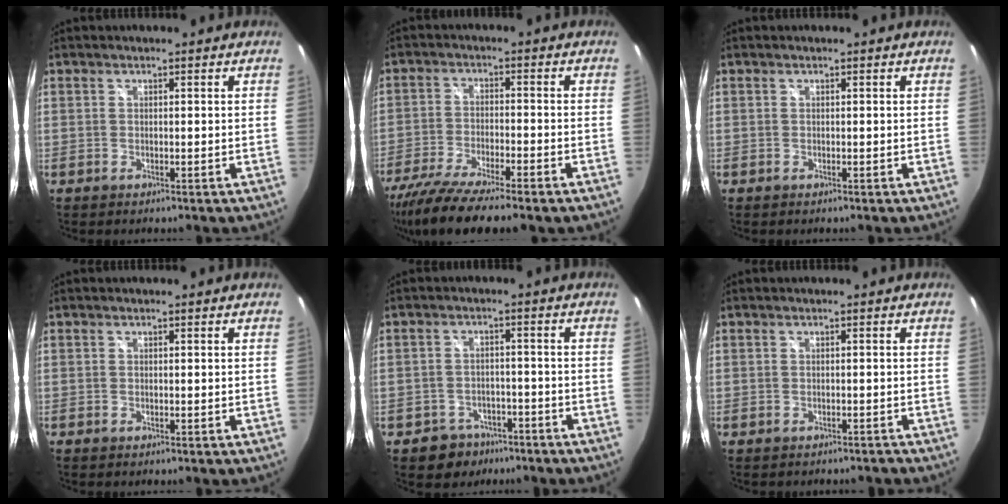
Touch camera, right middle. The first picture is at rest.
{"total": 13.3, "force": [-10.7, 1.3, 7.7], "torque": [-0.163, -0.040, -0.185]}
{"total": 0.0}
{"total": 0.0}
{"total": 5.9, "force": [-4.1, 4.2, 0.7], "torque": [-0.027, 0.022, -0.052]}
{"total": 2.5, "force": [-2.3, 0.7, 0.6], "torque": [-0.012, -0.009, -0.027]}